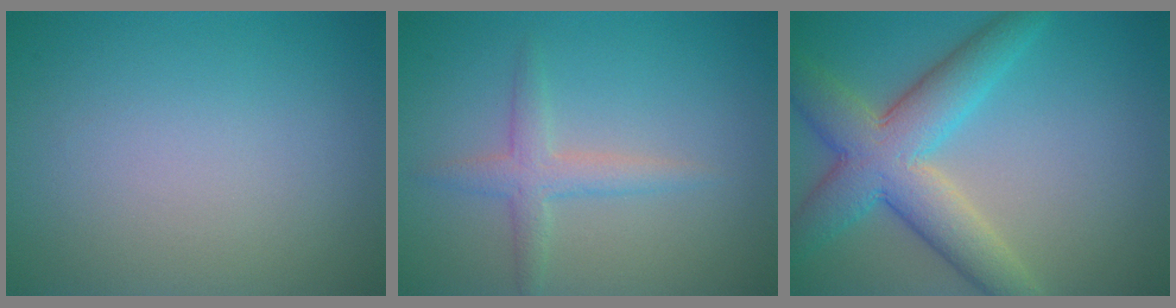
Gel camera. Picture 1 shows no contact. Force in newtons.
{"total": 2.4, "press": 2.4, "slide": 0.0}
{"total": 7.5, "press": 7.5, "slide": 0.2}